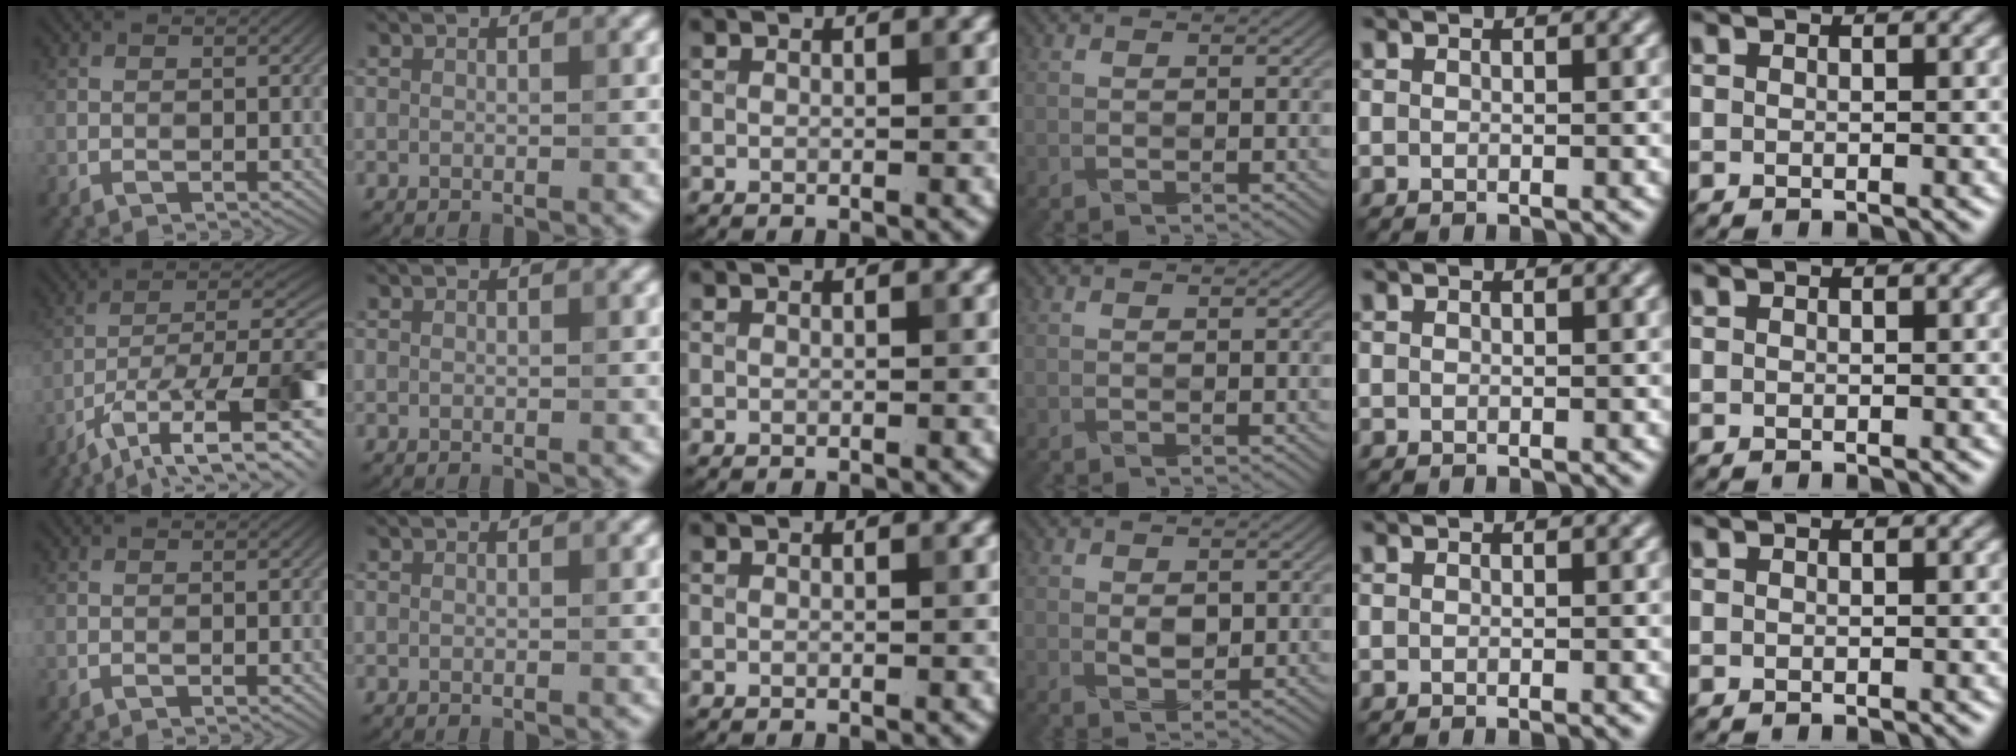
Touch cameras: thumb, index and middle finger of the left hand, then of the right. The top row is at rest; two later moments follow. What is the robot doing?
{"motion": "wrap", "object": "bandana"}